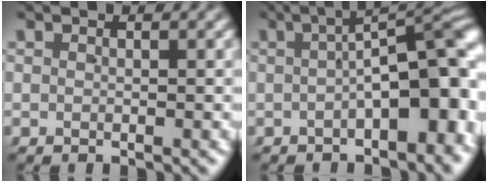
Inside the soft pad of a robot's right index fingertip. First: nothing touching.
{"total": 8.4, "force": [-1.2, 3.2, 7.7], "torque": [-0.097, -0.001, -0.009]}